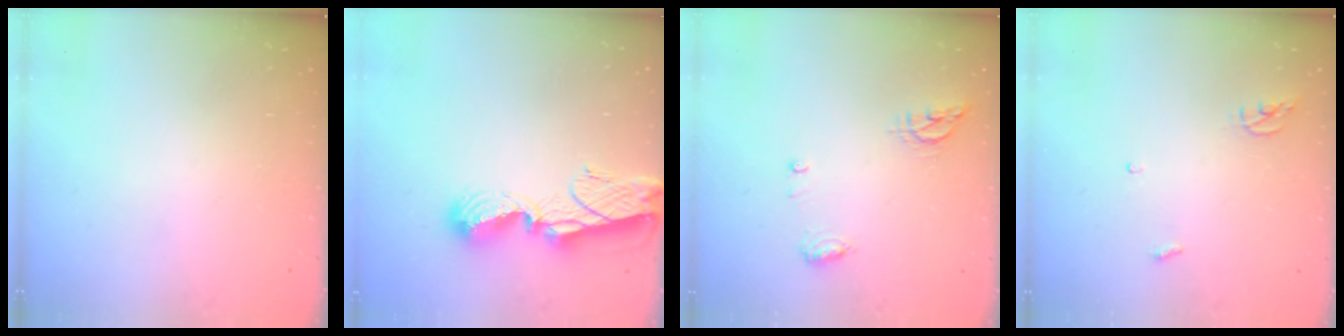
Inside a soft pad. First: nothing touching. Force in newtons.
{"total": 9.7, "press": 9.7, "slide": 0.9}
{"total": 8.4, "press": 6.9, "slide": 4.9}
{"total": 3.8, "press": 3.8, "slide": 0.3}